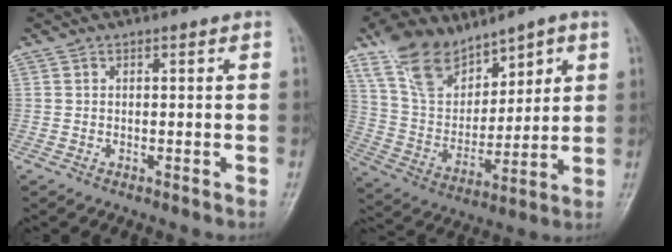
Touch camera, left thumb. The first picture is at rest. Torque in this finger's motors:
{"motor_torque": [2.25, 2.15, 1.45, -1.32, 0.44]}